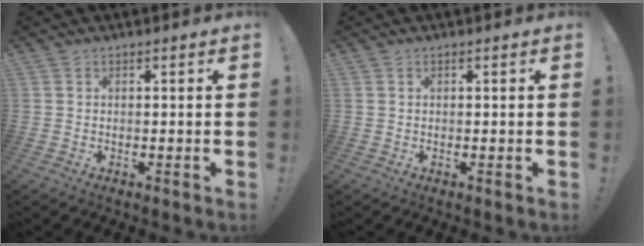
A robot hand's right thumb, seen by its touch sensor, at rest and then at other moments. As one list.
[{"total": 0.0}]